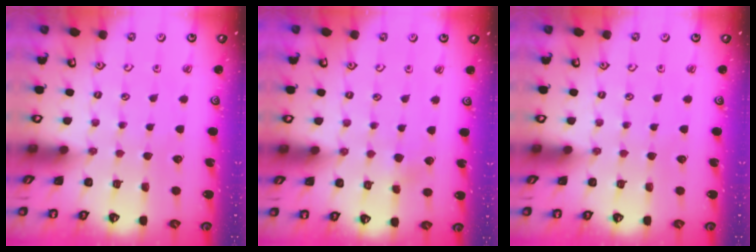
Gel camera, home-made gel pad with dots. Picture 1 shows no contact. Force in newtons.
{"total": 1.9, "press": 1.9, "slide": 0.2}
{"total": 0.0}